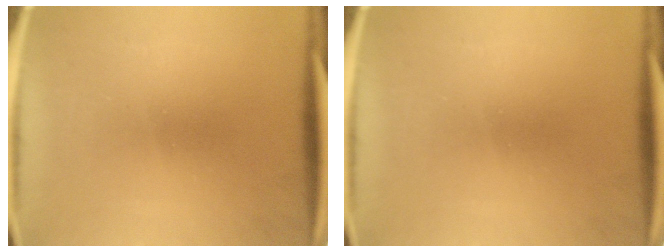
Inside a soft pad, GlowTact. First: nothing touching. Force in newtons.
{"total": 0.0}